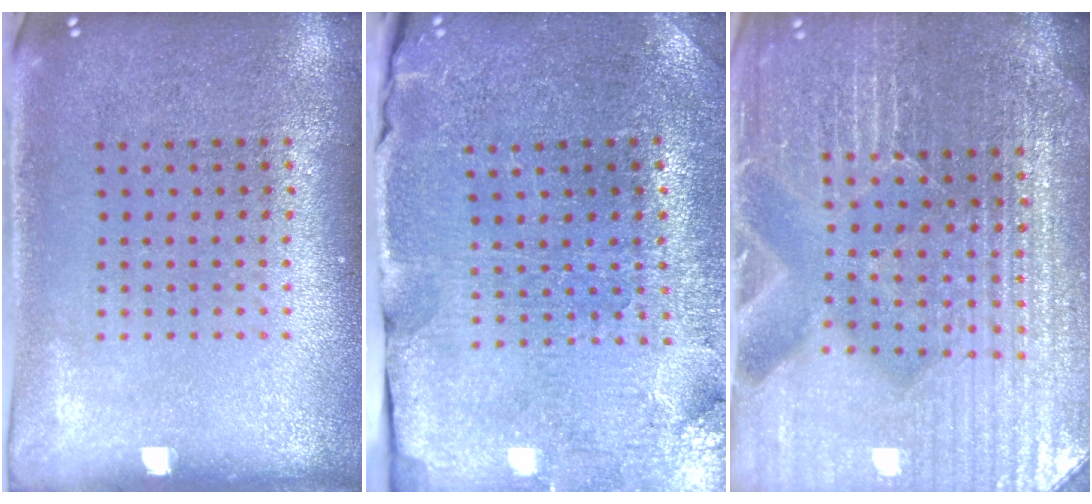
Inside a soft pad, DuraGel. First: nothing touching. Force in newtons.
{"total": 3.7, "press": 3.6, "slide": 0.4}
{"total": 5.4, "press": 5.0, "slide": 2.1}